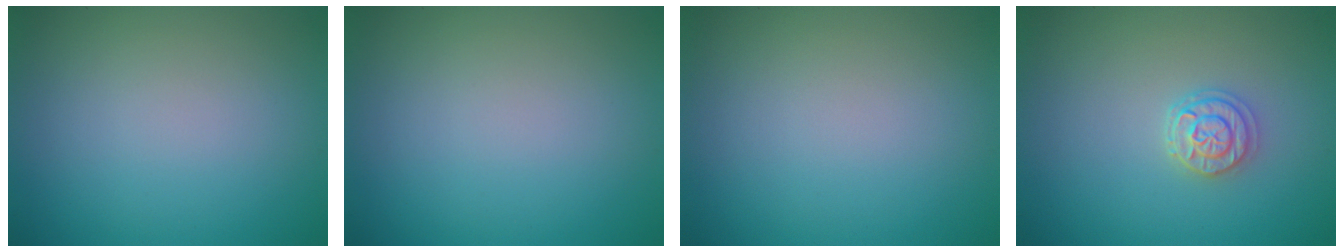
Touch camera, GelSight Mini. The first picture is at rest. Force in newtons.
{"total": 0.0}
{"total": 0.0}
{"total": 2.2, "press": 2.0, "slide": 0.8}